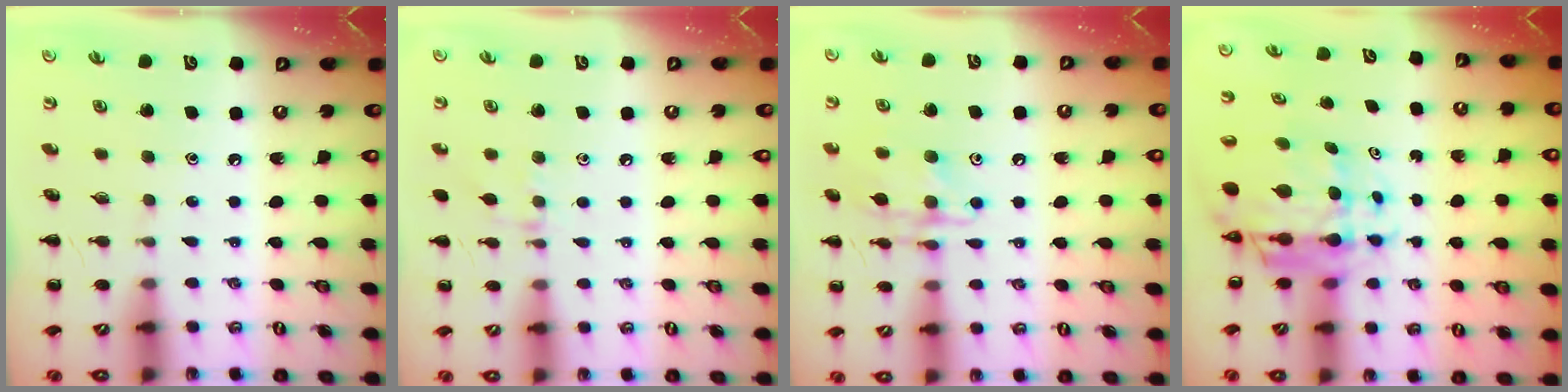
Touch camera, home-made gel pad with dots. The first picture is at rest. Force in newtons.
{"total": 6.8, "press": 6.6, "slide": 1.6}
{"total": 12.5, "press": 12.4, "slide": 1.6}
{"total": 8.6, "press": 8.1, "slide": 2.8}